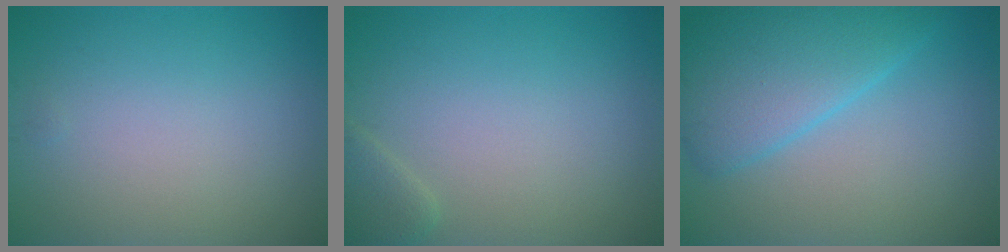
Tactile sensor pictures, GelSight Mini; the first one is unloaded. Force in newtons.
{"total": 1.6, "press": 1.6, "slide": 0.1}
{"total": 5.9, "press": 5.9, "slide": 0.2}